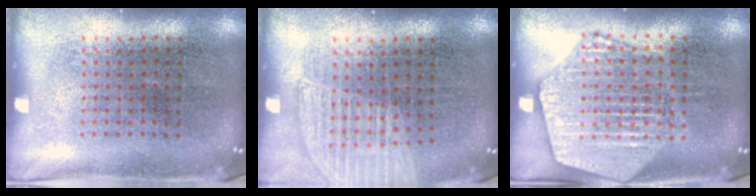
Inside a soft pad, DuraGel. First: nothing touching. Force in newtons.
{"total": 1.1, "press": 1.1, "slide": 0.3}
{"total": 2.2, "press": 2.2, "slide": 0.2}